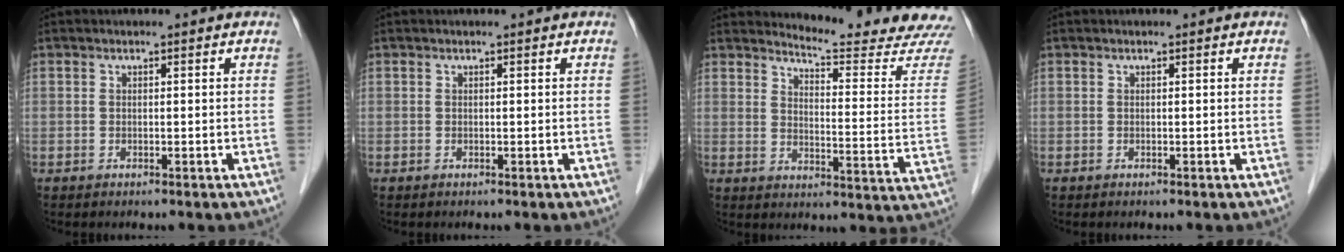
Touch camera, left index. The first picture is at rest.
{"total": 0.0}
{"total": 15.4, "force": [15.1, -1.9, 2.3], "torque": [-0.033, -0.123, 0.173]}
{"total": 0.0}